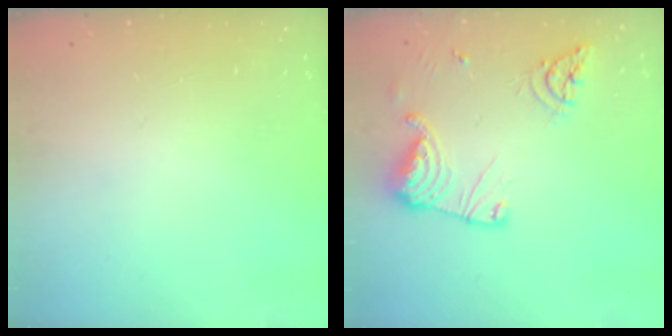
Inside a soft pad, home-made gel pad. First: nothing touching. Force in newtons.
{"total": 15.0, "press": 14.9, "slide": 1.5}